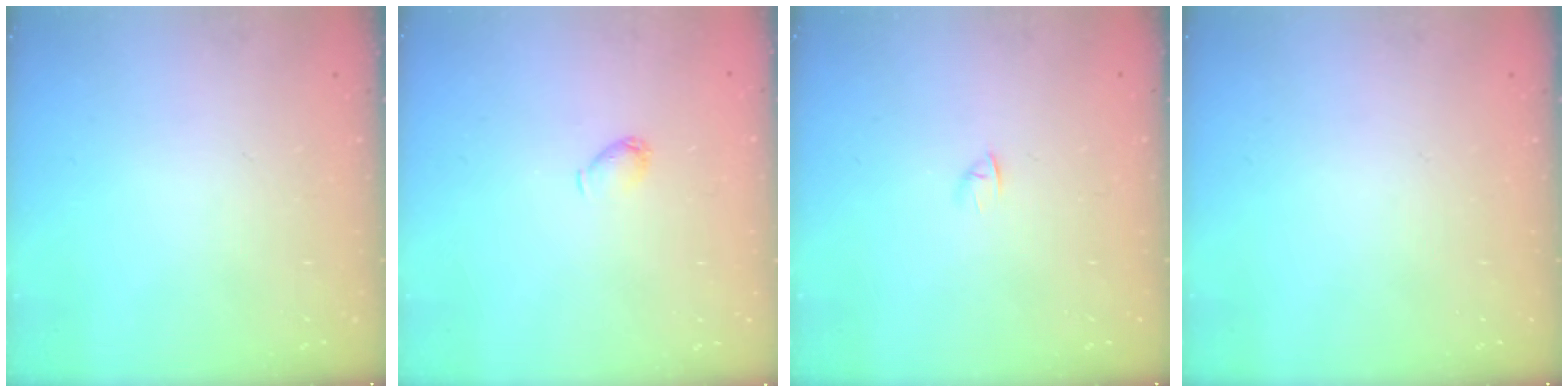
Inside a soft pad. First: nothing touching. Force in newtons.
{"total": 3.2, "press": 3.2, "slide": 0.6}
{"total": 2.4, "press": 2.3, "slide": 0.7}
{"total": 0.0}